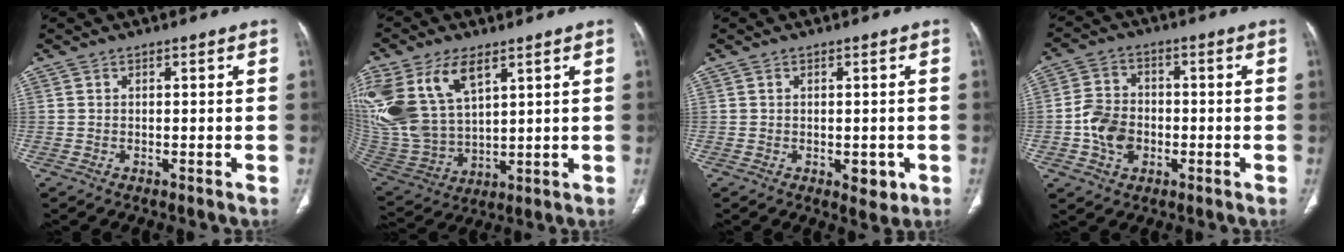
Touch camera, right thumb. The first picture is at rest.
{"total": 19.6, "force": [8.8, 11.1, 13.6], "torque": [-0.294, -0.021, 0.183]}
{"total": 3.4, "force": [-1.0, 1.9, 2.6], "torque": [-0.019, -0.003, -0.005]}
{"total": 8.2, "force": [-1.9, 6.4, 4.8], "torque": [-0.071, 0.016, -0.039]}